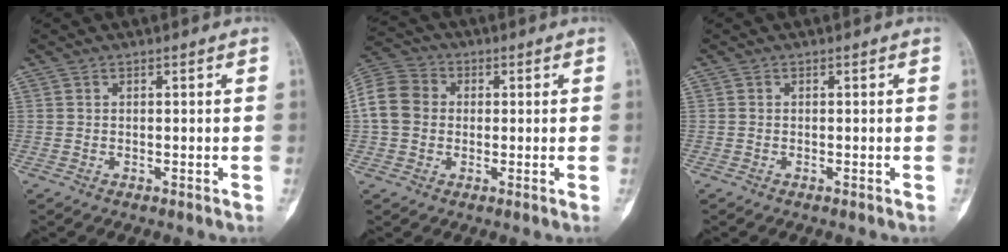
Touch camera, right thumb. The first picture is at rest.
{"total": 9.1, "force": [0.3, 7.7, 4.9], "torque": [-0.089, 0.023, -0.005]}
{"total": 0.0}